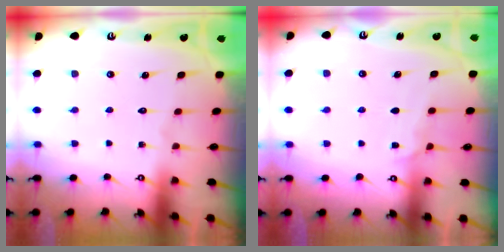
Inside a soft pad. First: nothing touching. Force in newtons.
{"total": 6.1, "press": 6.1, "slide": 0.5}